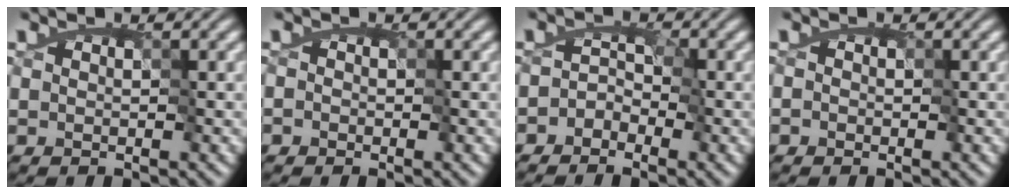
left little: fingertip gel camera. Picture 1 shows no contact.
{"total": 1.1, "force": [-0.4, 1.1, 0.2], "torque": [-0.003, 0.000, -0.007]}
{"total": 2.8, "force": [-2.6, 0.9, -0.6], "torque": [0.039, 0.003, -0.043]}
{"total": 0.8, "force": [-0.3, 0.8, 0.1], "torque": [0.000, -0.002, -0.006]}